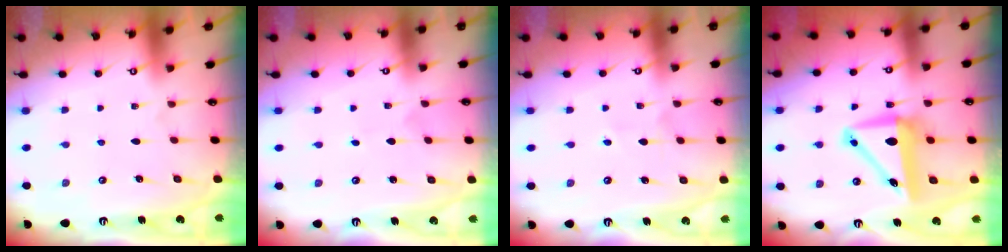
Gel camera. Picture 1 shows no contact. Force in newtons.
{"total": 0.5, "press": 0.5, "slide": 0.0}
{"total": 2.7, "press": 2.5, "slide": 1.1}
{"total": 10.4, "press": 9.8, "slide": 3.4}